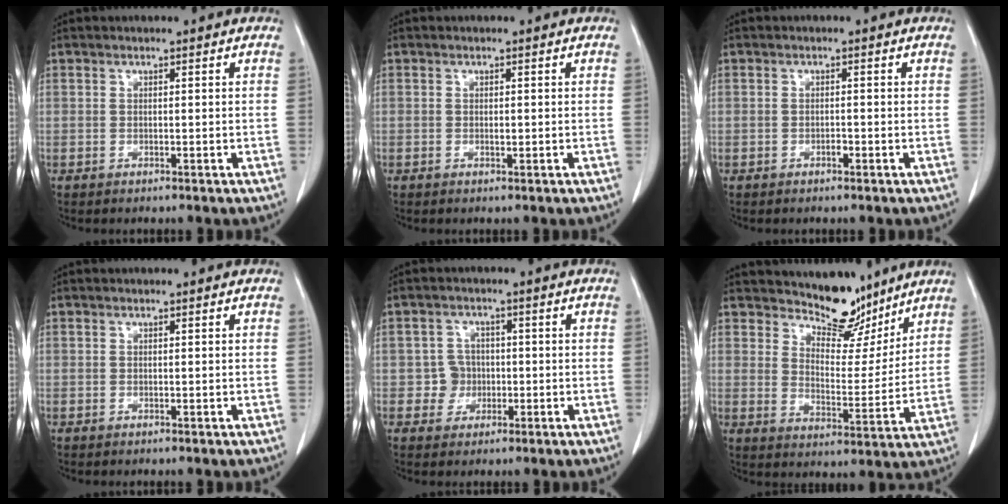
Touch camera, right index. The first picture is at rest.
{"total": 0.7, "force": [0.0, 0.3, 0.6], "torque": [-0.011, -0.001, 0.000]}
{"total": 0.7, "force": [-0.4, 0.4, 0.5], "torque": [-0.008, 0.002, -0.006]}
{"total": 0.0}
{"total": 3.3, "force": [-0.6, 3.3, 0.2], "torque": [0.009, 0.010, -0.008]}
{"total": 9.0, "force": [7.9, 3.3, 2.7], "torque": [-0.030, -0.016, 0.127]}